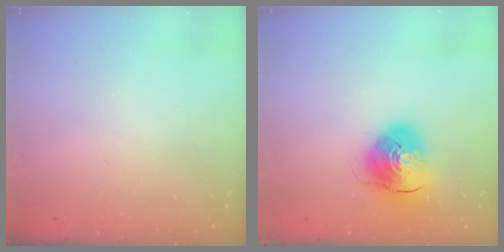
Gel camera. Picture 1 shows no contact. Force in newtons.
{"total": 10.4, "press": 10.2, "slide": 1.7}